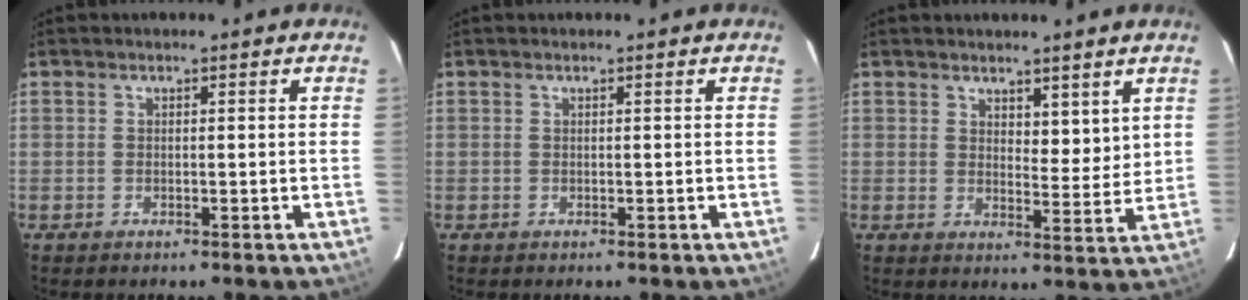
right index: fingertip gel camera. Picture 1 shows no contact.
{"total": 0.0}
{"total": 4.6, "force": [3.2, 2.1, 2.5], "torque": [-0.028, -0.012, 0.053]}